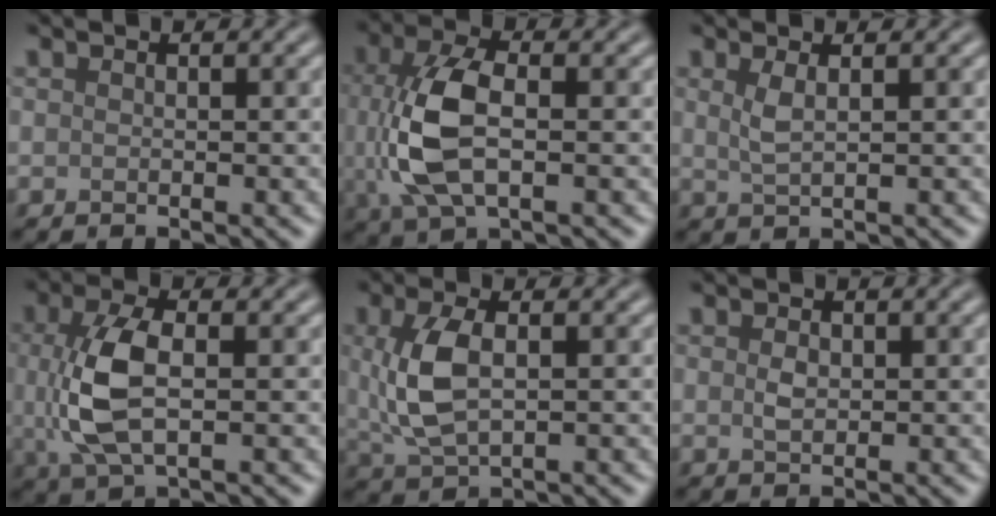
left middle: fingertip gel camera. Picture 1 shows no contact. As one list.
[{"total": 7.2, "force": [0.0, 3.8, 6.2], "torque": [-0.146, 0.001, -0.002]}, {"total": 1.9, "force": [0.7, 0.6, 1.7], "torque": [-0.034, -0.002, 0.015]}, {"total": 6.2, "force": [0.2, 3.0, 5.4], "torque": [-0.128, 0.000, 0.005]}, {"total": 5.4, "force": [0.6, 2.8, 4.5], "torque": [-0.111, 0.002, 0.018]}, {"total": 1.3, "force": [0.2, 0.9, 1.0], "torque": [-0.021, -0.002, 0.004]}]